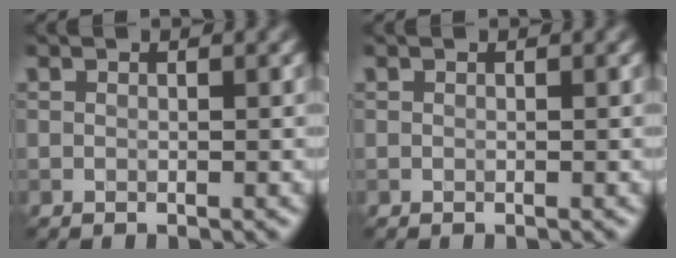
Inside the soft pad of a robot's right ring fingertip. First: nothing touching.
{"total": 0.0}